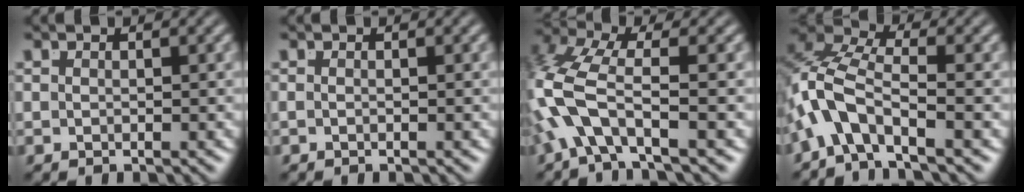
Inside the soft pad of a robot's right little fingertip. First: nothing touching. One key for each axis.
{"total": 0.5, "fx": -0.4, "fy": -0.2, "fz": 0.1, "tx": 0.001, "ty": -0.001, "tz": -0.008}
{"total": 4.3, "fx": -1.1, "fy": 2.0, "fz": 3.6, "tx": -0.108, "ty": -0.023, "tz": -0.011}
{"total": 6.4, "fx": -1.2, "fy": 4.4, "fz": 4.5, "tx": -0.131, "ty": -0.030, "tz": -0.016}